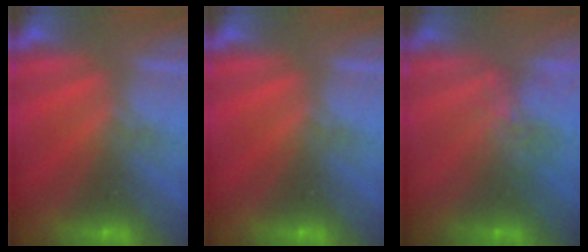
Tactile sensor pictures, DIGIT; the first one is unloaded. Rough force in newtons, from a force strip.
{"total": 0.0}
{"total": 4.6}